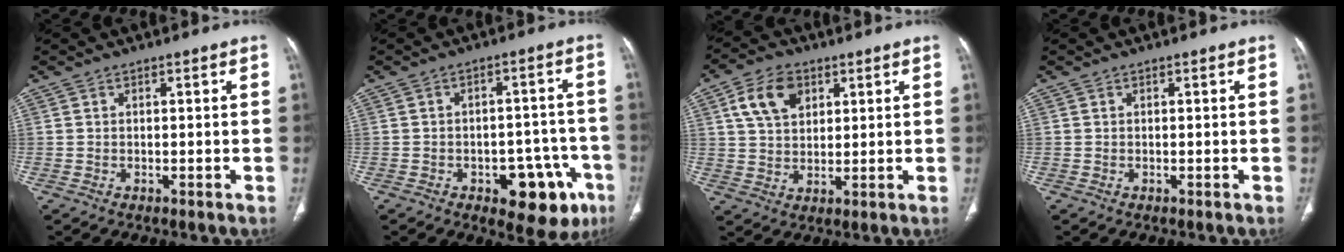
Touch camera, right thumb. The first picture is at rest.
{"total": 12.8, "force": [-5.9, 6.8, 9.1], "torque": [-0.073, 0.036, -0.068]}
{"total": 9.0, "force": [3.8, 6.0, 5.5], "torque": [-0.084, -0.007, 0.068]}
{"total": 0.0}